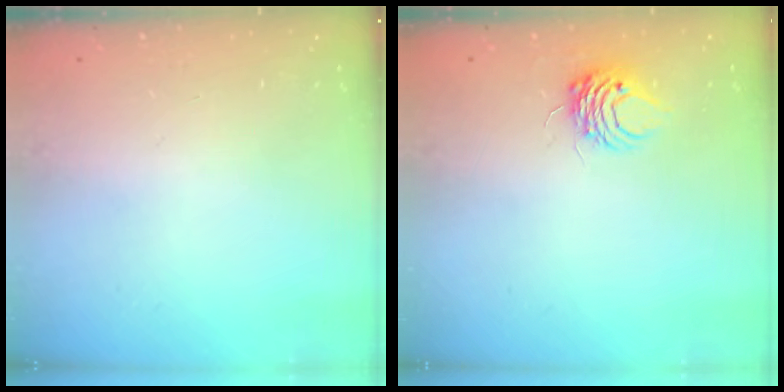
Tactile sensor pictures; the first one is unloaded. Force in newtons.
{"total": 6.1, "press": 6.1, "slide": 0.5}